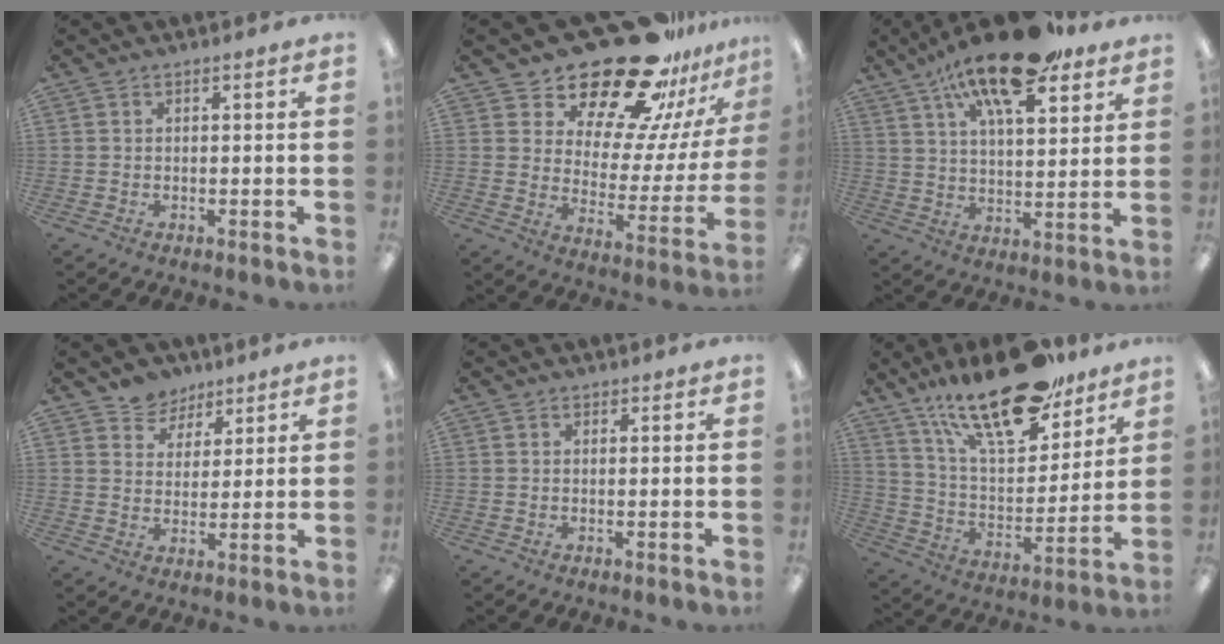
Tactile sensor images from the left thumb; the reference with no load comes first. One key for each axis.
{"total": 26.1, "fx": 20.7, "fy": 10.8, "fz": 11.7, "tx": -0.175, "ty": -0.147, "tz": 0.364}
{"total": 18.3, "fx": 12.3, "fy": 6.6, "fz": 11.8, "tx": -0.199, "ty": -0.055, "tz": 0.204}
{"total": 7.1, "fx": 5.6, "fy": 4.4, "fz": 0.4, "tx": -0.013, "ty": -0.032, "tz": 0.106}
{"total": 0.6, "fx": 0.4, "fy": 0.4, "fz": 0.1, "tx": 0.006, "ty": -0.002, "tz": 0.006}
{"total": 23.4, "fx": 16.6, "fy": 9.2, "fz": 13.8, "tx": -0.236, "ty": -0.092, "tz": 0.287}